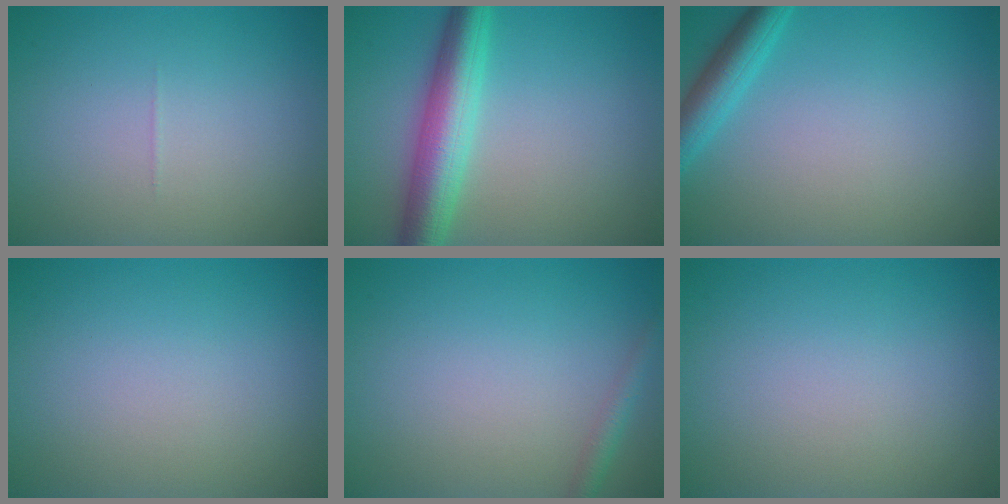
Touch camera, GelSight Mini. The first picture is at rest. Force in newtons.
{"total": 6.0, "press": 6.0, "slide": 0.1}
{"total": 3.1, "press": 3.1, "slide": 0.2}
{"total": 0.0}
{"total": 1.4, "press": 1.4, "slide": 0.1}
{"total": 0.0}